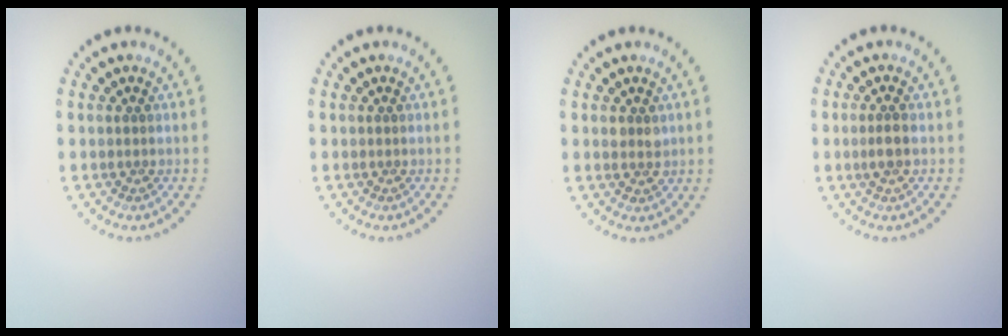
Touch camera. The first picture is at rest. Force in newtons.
{"total": 0.0}
{"total": 1.5, "press": 1.5, "slide": 0.3}
{"total": 1.6, "press": 1.4, "slide": 0.7}